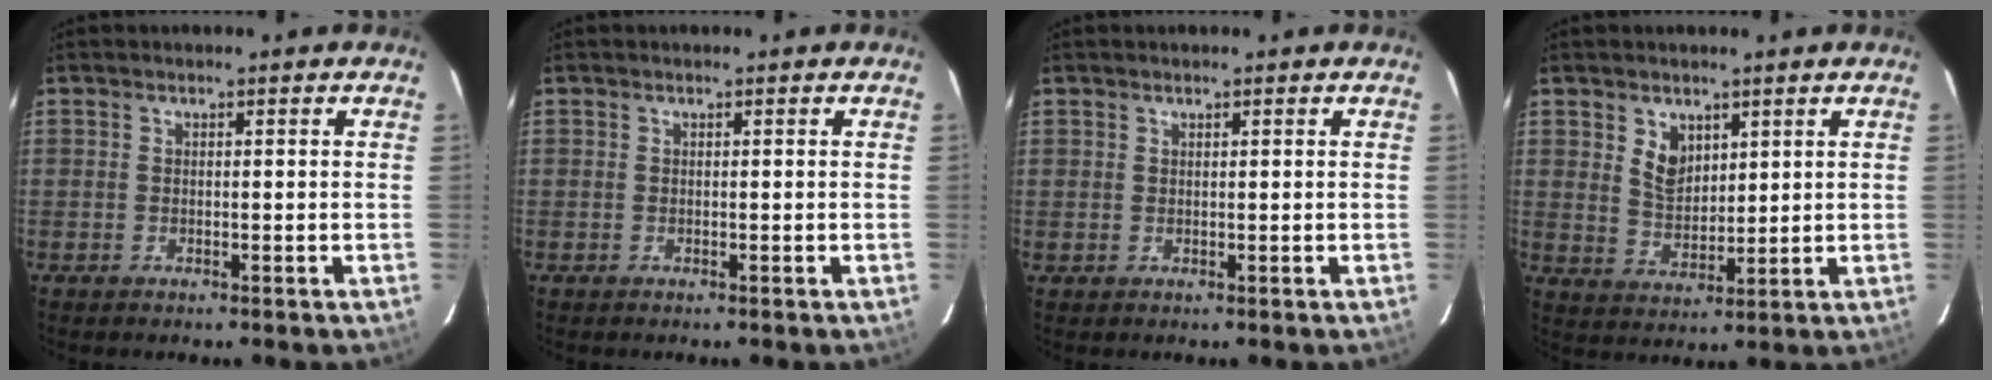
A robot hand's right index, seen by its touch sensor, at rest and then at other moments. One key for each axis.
{"total": 0.0}
{"total": 0.9, "fx": 0.4, "fy": 0.8, "fz": 0.0, "tx": 0.004, "ty": 0.004, "tz": 0.006}
{"total": 5.5, "fx": 2.7, "fy": 3.7, "fz": 3.1, "tx": -0.050, "ty": 0.001, "tz": 0.057}